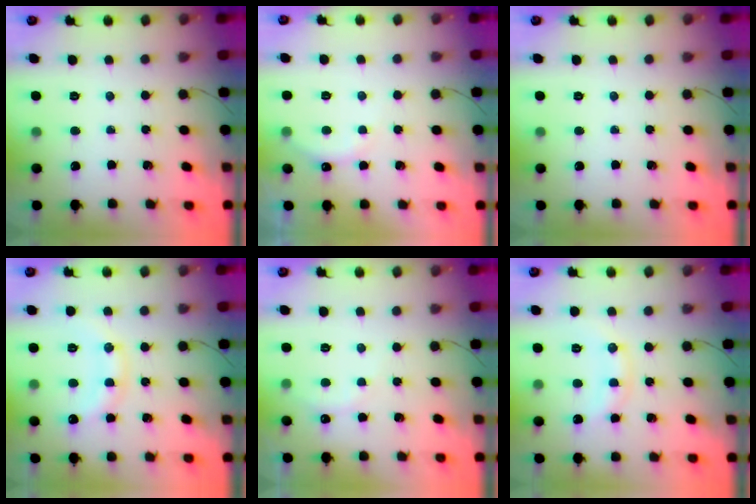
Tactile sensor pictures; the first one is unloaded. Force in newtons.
{"total": 6.1, "press": 6.0, "slide": 0.9}
{"total": 0.0}
{"total": 13.4, "press": 13.3, "slide": 0.6}
{"total": 5.9, "press": 5.8, "slide": 1.0}
{"total": 7.6, "press": 7.5, "slide": 0.4}